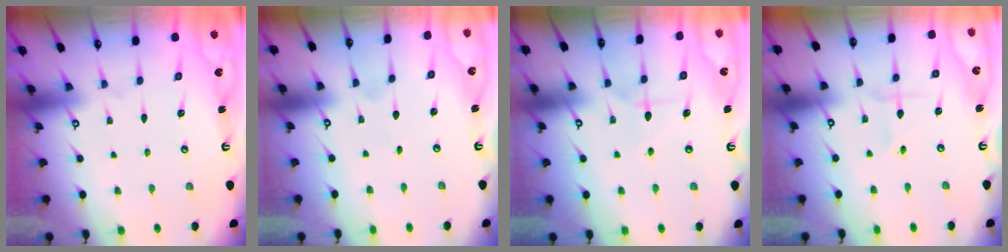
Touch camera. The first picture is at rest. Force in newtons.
{"total": 0.0}
{"total": 5.5, "press": 5.5, "slide": 0.3}
{"total": 1.8, "press": 1.7, "slide": 0.6}